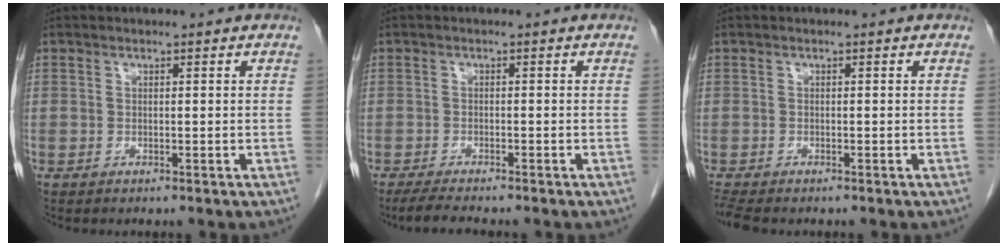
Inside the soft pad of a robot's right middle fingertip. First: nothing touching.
{"total": 3.6, "force": [-3.1, 0.1, 1.8], "torque": [-0.038, -0.013, -0.054]}
{"total": 3.0, "force": [-2.6, 0.6, 1.4], "torque": [-0.030, -0.010, -0.044]}